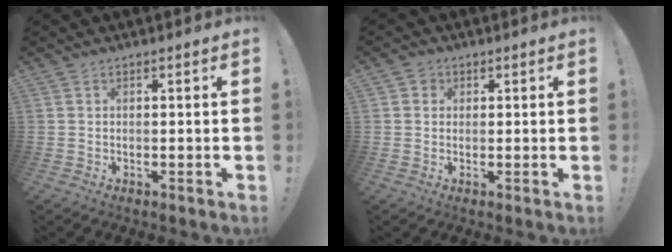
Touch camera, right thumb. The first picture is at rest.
{"total": 1.9, "force": [0.4, 1.8, 0.4], "torque": [-0.005, 0.001, 0.007]}